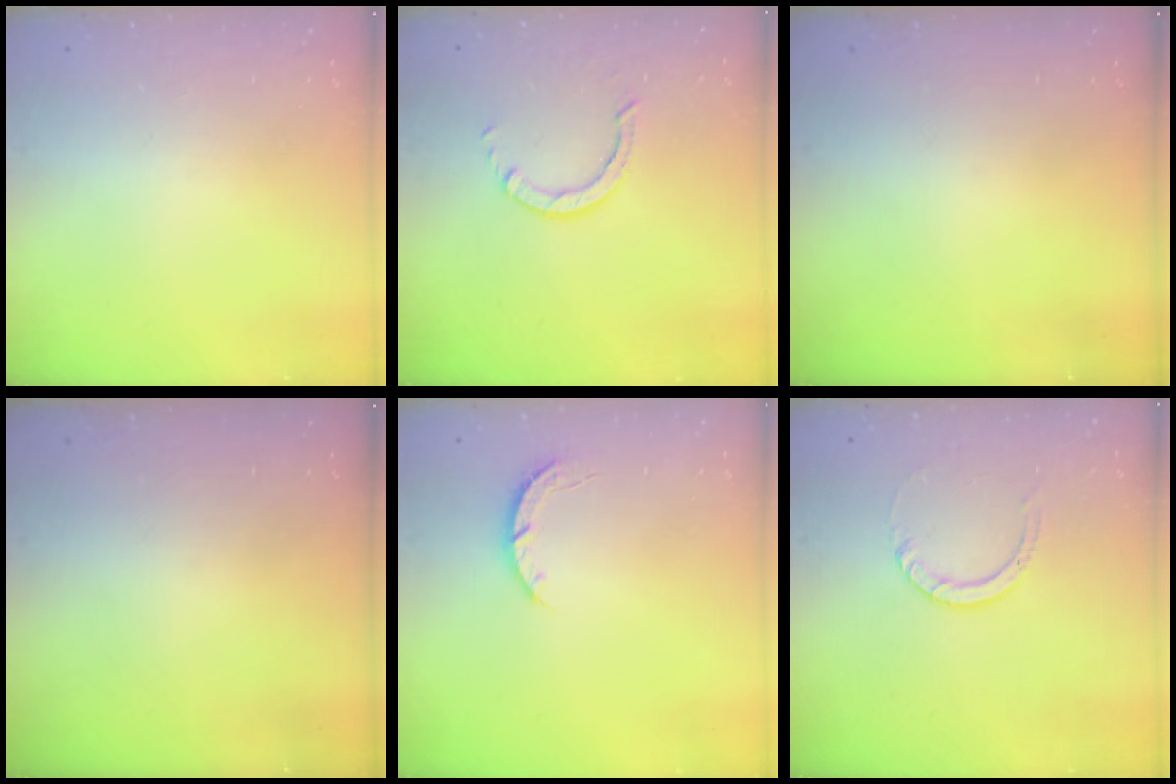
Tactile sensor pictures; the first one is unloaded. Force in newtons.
{"total": 3.4, "press": 3.4, "slide": 0.5}
{"total": 0.0}
{"total": 0.0}
{"total": 3.8, "press": 3.7, "slide": 0.7}
{"total": 3.0, "press": 3.0, "slide": 0.3}